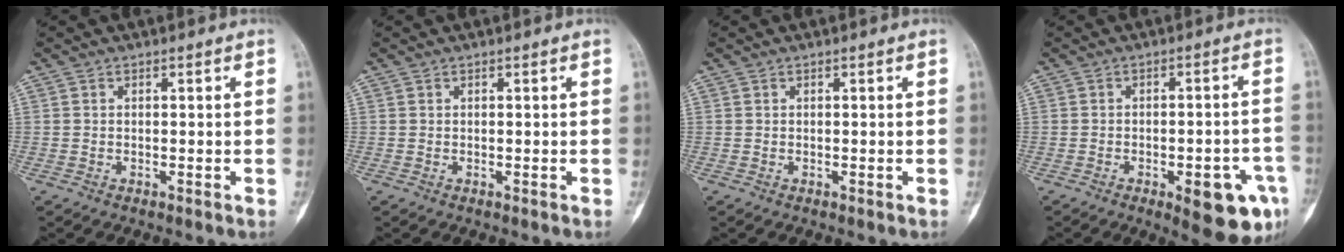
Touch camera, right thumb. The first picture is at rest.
{"total": 0.0}
{"total": 0.0}
{"total": 12.3, "force": [-5.3, 4.2, 10.3], "torque": [-0.113, 0.019, -0.058]}